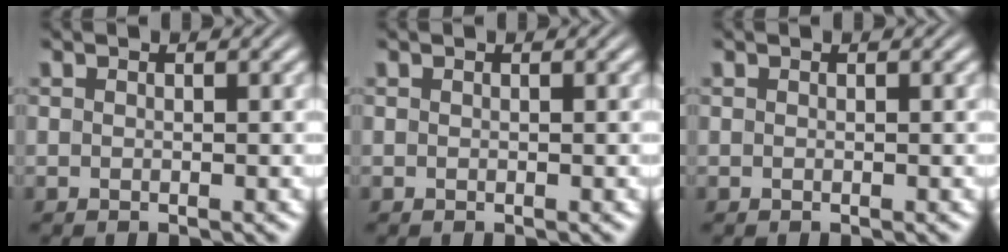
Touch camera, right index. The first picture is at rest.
{"total": 0.0}
{"total": 0.0}